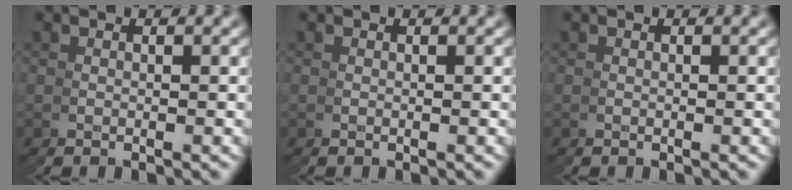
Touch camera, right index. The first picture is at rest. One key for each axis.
{"total": 0.0}
{"total": 0.0}